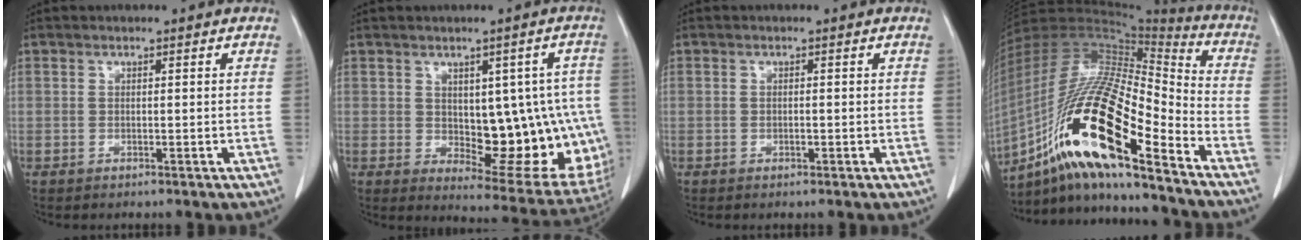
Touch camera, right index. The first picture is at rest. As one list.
[{"total": 16.2, "force": [-0.9, 7.4, 14.4], "torque": [-0.136, 0.010, 0.015]}, {"total": 0.5, "force": [-0.2, 0.0, 0.5], "torque": [-0.011, 0.000, -0.002]}, {"total": 22.5, "force": [-12.4, 3.3, 18.4], "torque": [-0.373, -0.013, -0.228]}]